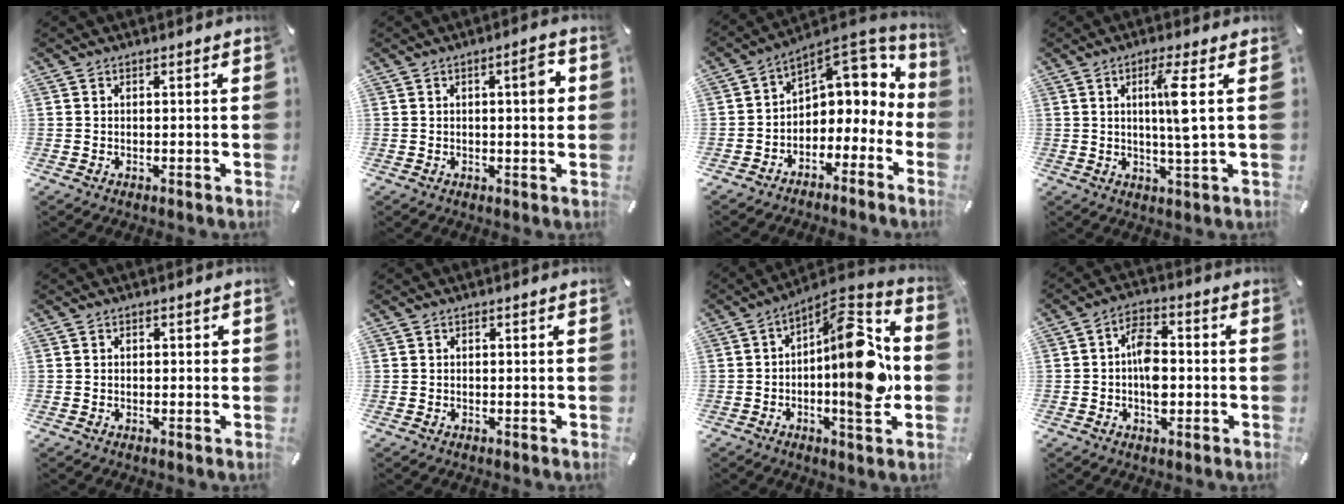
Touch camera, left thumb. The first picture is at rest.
{"total": 5.7, "force": [1.2, 1.5, 5.4], "torque": [-0.072, -0.005, 0.009]}
{"total": 8.5, "force": [3.5, 6.3, 4.4], "torque": [-0.051, -0.043, 0.062]}
{"total": 7.6, "force": [1.4, 0.0, 7.4], "torque": [-0.127, -0.007, 0.012]}
{"total": 0.6, "force": [0.0, 0.5, 0.4], "torque": [-0.008, 0.003, -0.001]}
{"total": 0.0}
{"total": 17.9, "force": [-0.7, 6.8, 16.5], "torque": [-0.230, -0.007, -0.012]}
{"total": 7.4, "force": [-1.1, 4.3, 5.9], "torque": [-0.112, 0.005, -0.022]}